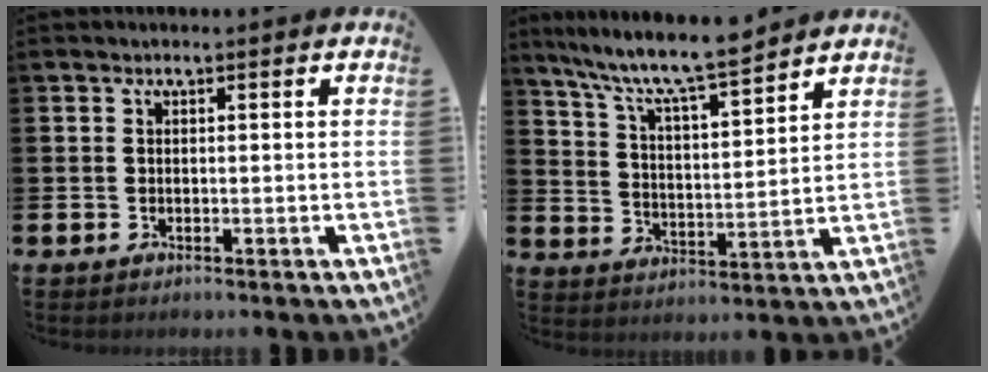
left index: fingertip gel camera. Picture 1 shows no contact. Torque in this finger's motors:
{"motor_torque": [0.26, -0.33, 0.83, 0.21]}